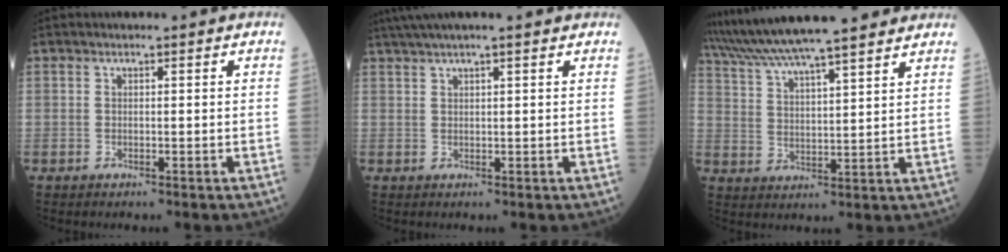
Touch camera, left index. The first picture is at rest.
{"total": 8.0, "force": [6.7, -0.1, 4.3], "torque": [-0.070, 0.040, 0.096]}
{"total": 18.8, "force": [16.5, 0.9, 8.9], "torque": [-0.161, 0.038, 0.257]}